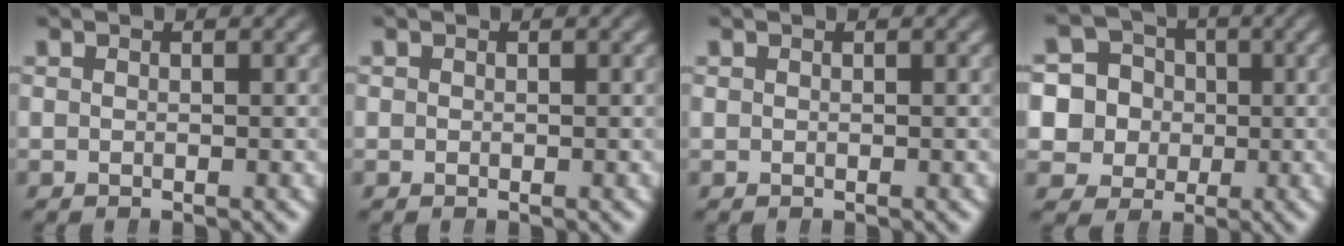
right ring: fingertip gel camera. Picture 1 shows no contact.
{"total": 0.6, "force": [-0.1, 0.6, -0.2], "torque": [-0.001, -0.002, -0.002]}
{"total": 0.0}
{"total": 13.7, "force": [-0.9, 12.9, 4.4], "torque": [-0.139, -0.047, -0.017]}